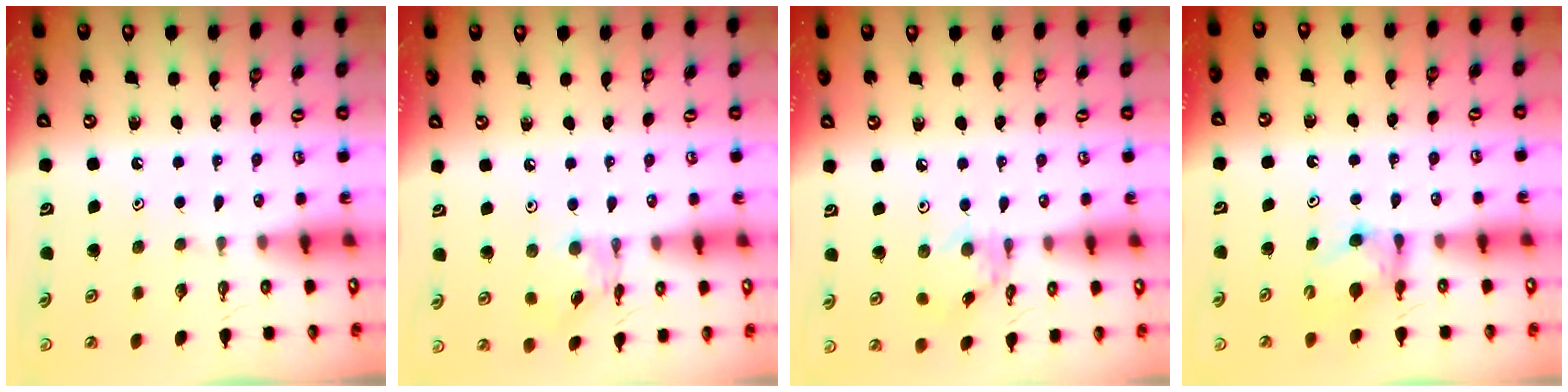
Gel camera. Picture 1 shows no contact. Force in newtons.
{"total": 5.4, "press": 5.4, "slide": 0.2}
{"total": 5.1, "press": 5.1, "slide": 0.2}
{"total": 6.7, "press": 6.7, "slide": 0.3}